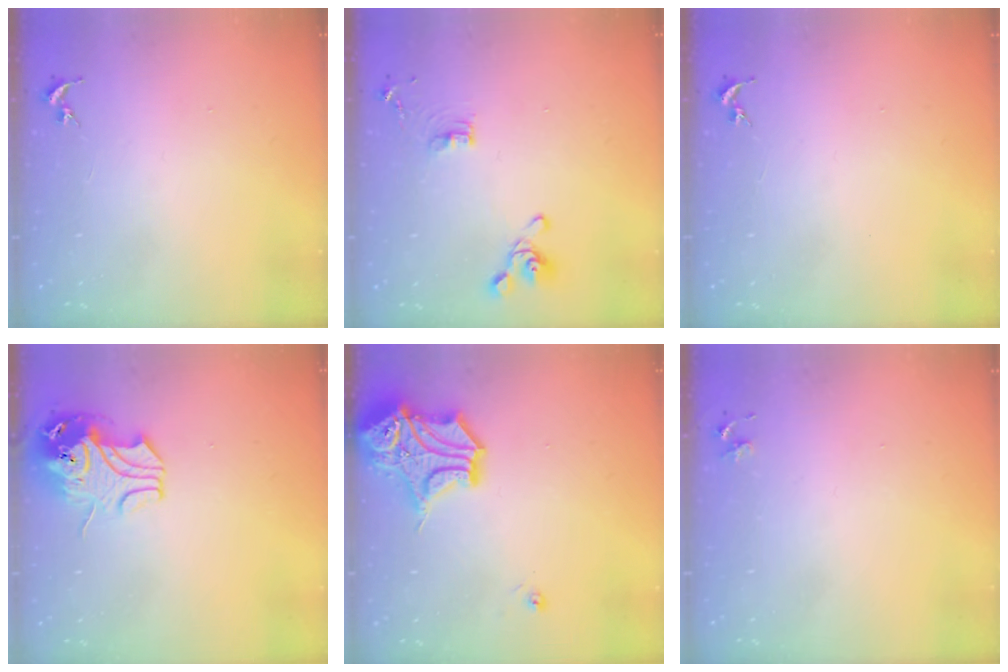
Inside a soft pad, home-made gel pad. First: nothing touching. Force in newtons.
{"total": 9.9, "press": 9.7, "slide": 1.9}
{"total": 0.0}
{"total": 11.0, "press": 10.9, "slide": 1.7}
{"total": 16.0, "press": 15.9, "slide": 2.2}
{"total": 3.2, "press": 3.2, "slide": 0.4}